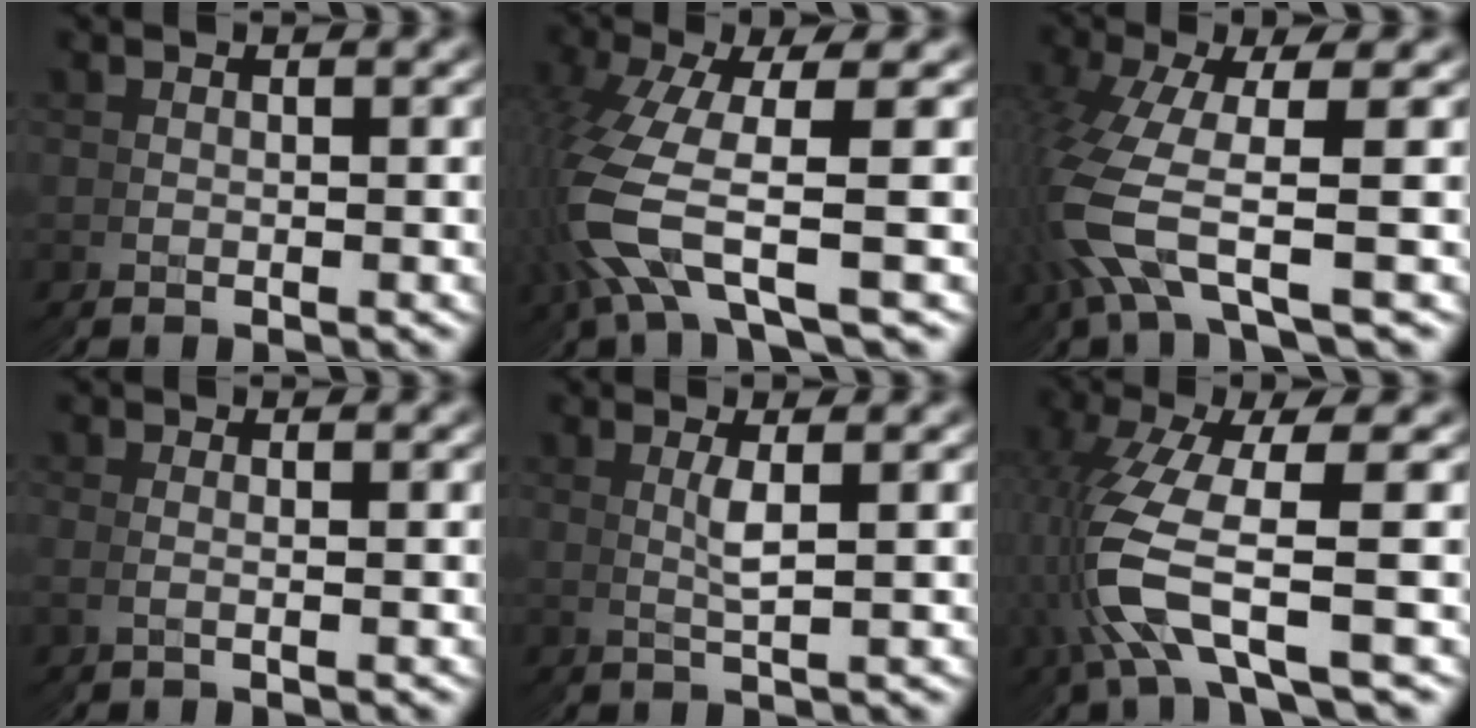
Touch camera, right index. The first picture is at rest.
{"total": 5.4, "force": [-0.8, 3.1, 4.4], "torque": [-0.143, -0.031, -0.002]}
{"total": 4.7, "force": [-0.6, 2.5, 4.0], "torque": [-0.131, -0.029, 0.003]}
{"total": 0.0}
{"total": 1.2, "force": [0.9, -0.8, 0.1], "torque": [-0.010, 0.003, 0.017]}
{"total": 5.9, "force": [-0.9, 2.8, 5.2], "torque": [-0.145, -0.020, -0.007]}